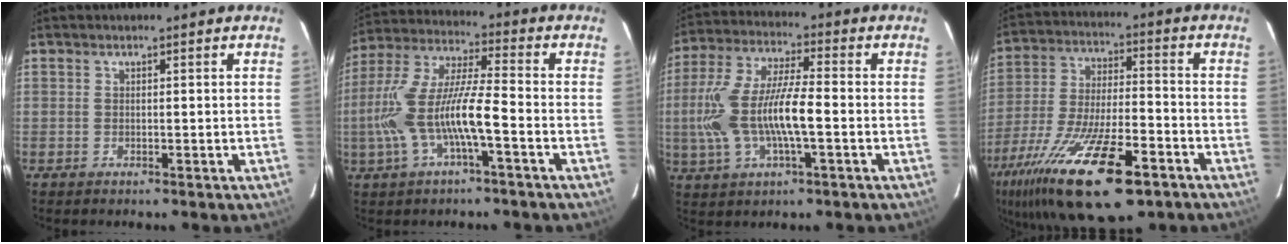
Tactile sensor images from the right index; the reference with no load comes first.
{"total": 14.0, "force": [-4.3, 2.4, 13.1], "torque": [-0.270, 0.000, -0.077]}
{"total": 14.8, "force": [-2.5, 4.4, 13.9], "torque": [-0.288, 0.001, -0.045]}
{"total": 25.0, "force": [-15.0, 8.2, 18.3], "torque": [-0.360, -0.060, -0.254]}